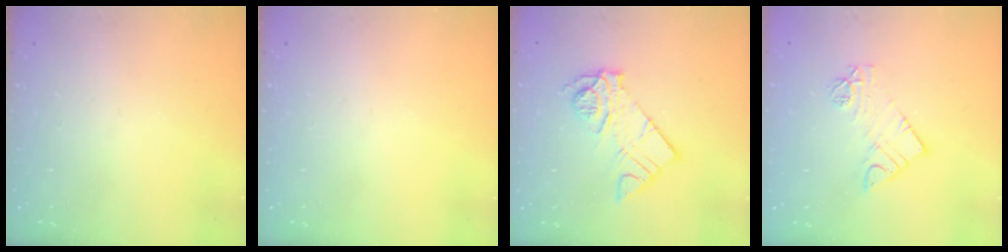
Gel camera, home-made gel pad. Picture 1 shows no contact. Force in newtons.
{"total": 0.0}
{"total": 12.1, "press": 12.1, "slide": 1.0}
{"total": 9.4, "press": 9.4, "slide": 0.7}